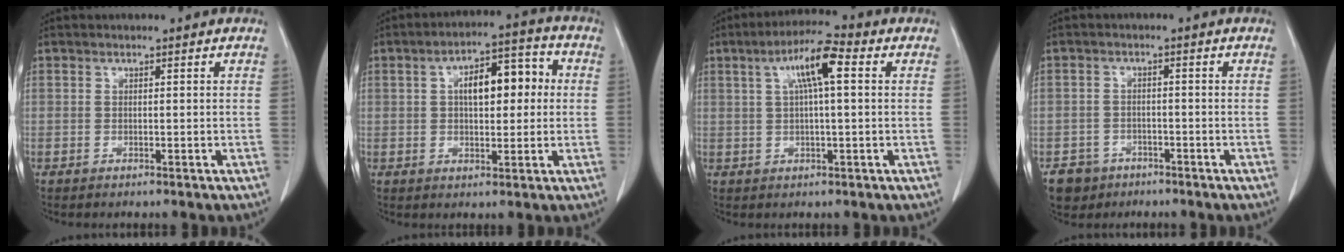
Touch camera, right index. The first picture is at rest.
{"total": 9.5, "force": [1.5, 4.1, 8.4], "torque": [-0.127, 0.035, 0.024]}
{"total": 7.8, "force": [2.4, 1.1, 7.4], "torque": [-0.134, 0.024, 0.041]}
{"total": 4.9, "force": [-2.9, 3.9, 0.1], "torque": [0.003, 0.009, -0.045]}